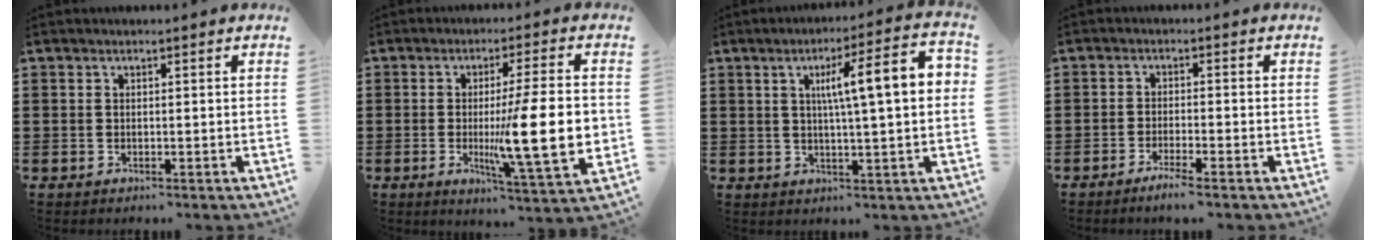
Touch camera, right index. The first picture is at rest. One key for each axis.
{"total": 15.2, "fx": -0.9, "fy": 2.8, "fz": 14.9, "tx": -0.229, "ty": -0.025, "tz": -0.020}
{"total": 9.7, "fx": 1.9, "fy": 1.0, "fz": 9.5, "tx": -0.163, "ty": -0.001, "tz": 0.021}
{"total": 2.4, "fx": -2.0, "fy": -0.2, "fz": 1.3, "tx": -0.028, "ty": -0.003, "tz": -0.038}